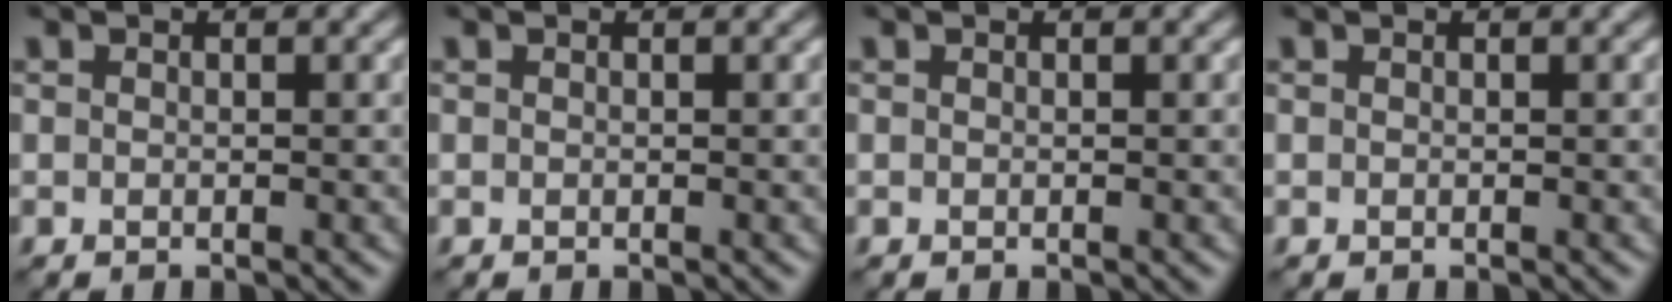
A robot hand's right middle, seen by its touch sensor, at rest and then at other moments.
{"total": 0.0}
{"total": 0.0}
{"total": 0.0}